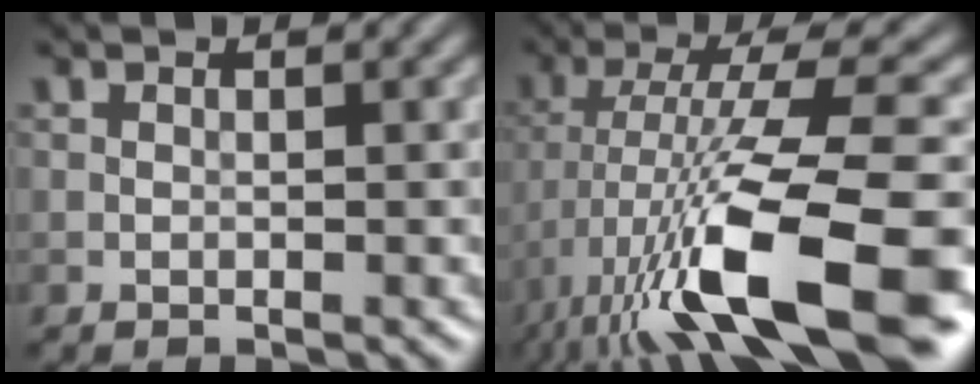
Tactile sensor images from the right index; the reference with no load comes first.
{"total": 14.9, "force": [-5.5, 3.5, 13.5], "torque": [-0.244, 0.005, -0.086]}